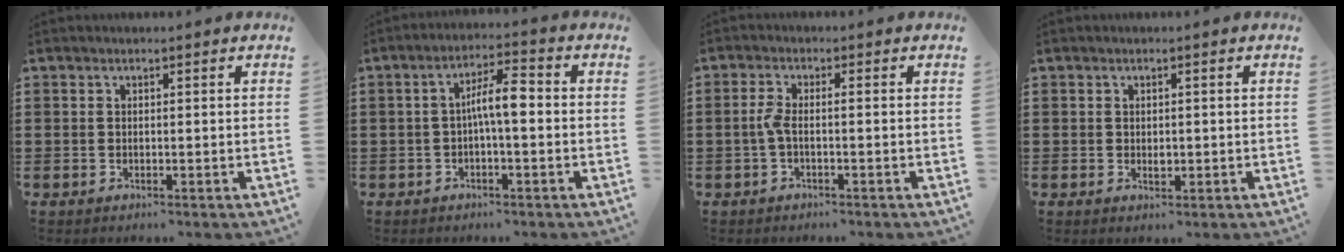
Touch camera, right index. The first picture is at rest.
{"total": 5.9, "force": [-0.3, 1.4, 5.7], "torque": [-0.106, 0.012, -0.009]}
{"total": 2.7, "force": [-0.9, 0.5, 2.5], "torque": [-0.062, -0.003, -0.022]}
{"total": 1.2, "force": [0.0, 0.7, 0.9], "torque": [-0.018, 0.003, -0.001]}